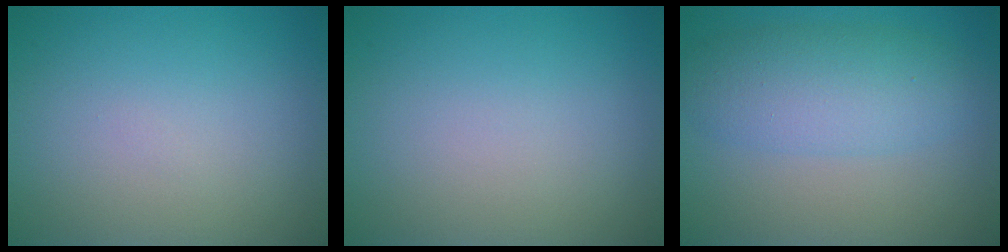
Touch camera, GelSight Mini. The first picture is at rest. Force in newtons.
{"total": 0.0}
{"total": 3.4, "press": 3.4, "slide": 0.2}